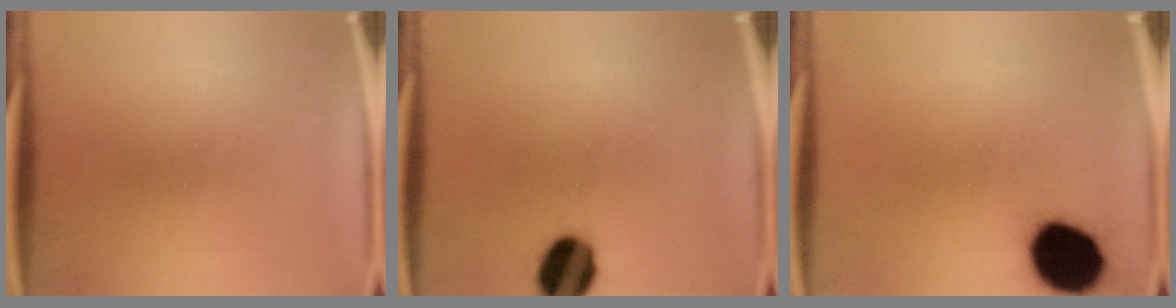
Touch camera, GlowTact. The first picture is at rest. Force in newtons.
{"total": 10.4}
{"total": 15.5}